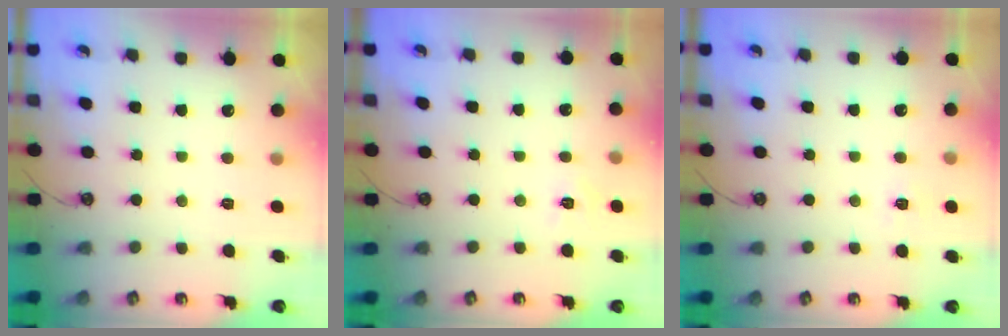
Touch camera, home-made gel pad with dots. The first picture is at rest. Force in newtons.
{"total": 3.9, "press": 3.9, "slide": 0.5}
{"total": 5.0, "press": 5.0, "slide": 0.5}